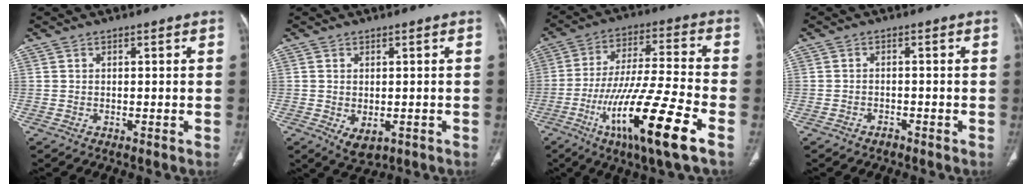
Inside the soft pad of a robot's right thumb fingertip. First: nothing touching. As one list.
[{"total": 4.0, "force": [-1.1, 2.5, 2.9], "torque": [-0.043, -0.005, -0.003]}, {"total": 20.6, "force": [-9.0, 3.0, 18.3], "torque": [-0.362, 0.010, -0.152]}, {"total": 1.3, "force": [-1.1, 0.7, 0.3], "torque": [-0.007, 0.006, -0.018]}]